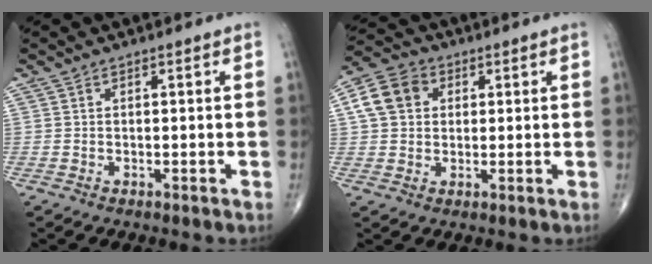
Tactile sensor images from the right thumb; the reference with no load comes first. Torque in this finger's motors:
{"motor_torque": [1.34, 1.17, 0.46, 0.06, 0.02]}